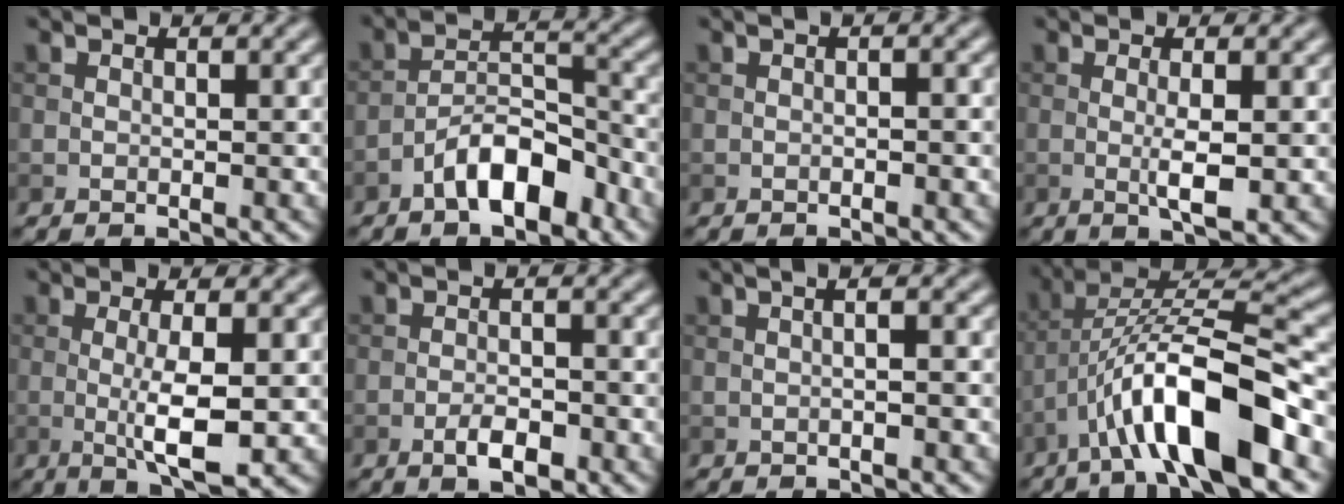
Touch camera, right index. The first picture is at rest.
{"total": 5.8, "force": [-3.5, 2.4, 4.0], "torque": [-0.062, 0.014, -0.064]}
{"total": 1.1, "force": [-0.1, 0.3, 1.0], "torque": [-0.012, -0.006, -0.006]}
{"total": 2.7, "force": [-0.1, 0.4, 2.6], "torque": [-0.049, -0.003, -0.001]}
{"total": 4.9, "force": [-0.3, 0.9, 4.8], "torque": [-0.086, -0.006, -0.002]}
{"total": 2.6, "force": [-1.4, 0.9, 2.0], "torque": [-0.036, 0.001, -0.026]}
{"total": 3.4, "force": [0.8, 1.6, 2.9], "torque": [-0.004, 0.016, -0.019]}
{"total": 10.7, "force": [-5.1, 2.7, 9.0], "torque": [-0.151, 0.018, -0.090]}